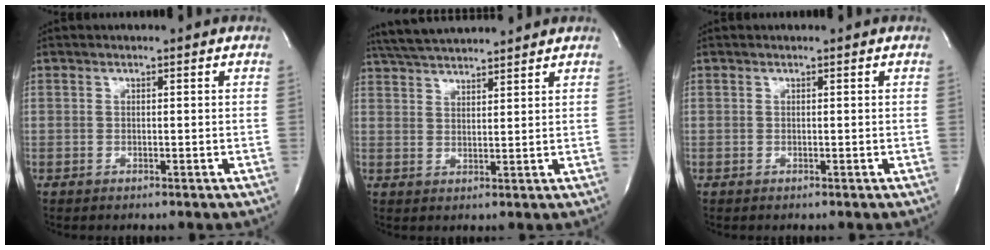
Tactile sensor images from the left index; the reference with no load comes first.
{"total": 8.8, "force": [8.2, 0.6, 3.2], "torque": [-0.065, 0.026, 0.137]}
{"total": 0.0}